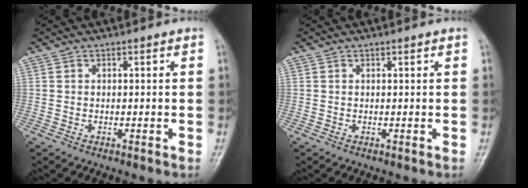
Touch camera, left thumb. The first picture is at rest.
{"total": 0.0}